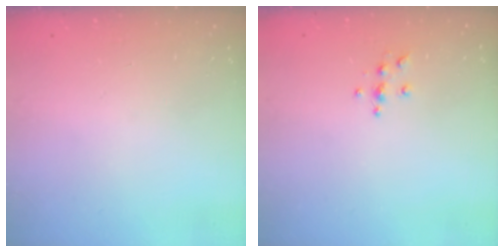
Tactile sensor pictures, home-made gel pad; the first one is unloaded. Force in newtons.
{"total": 4.6, "press": 4.5, "slide": 0.5}